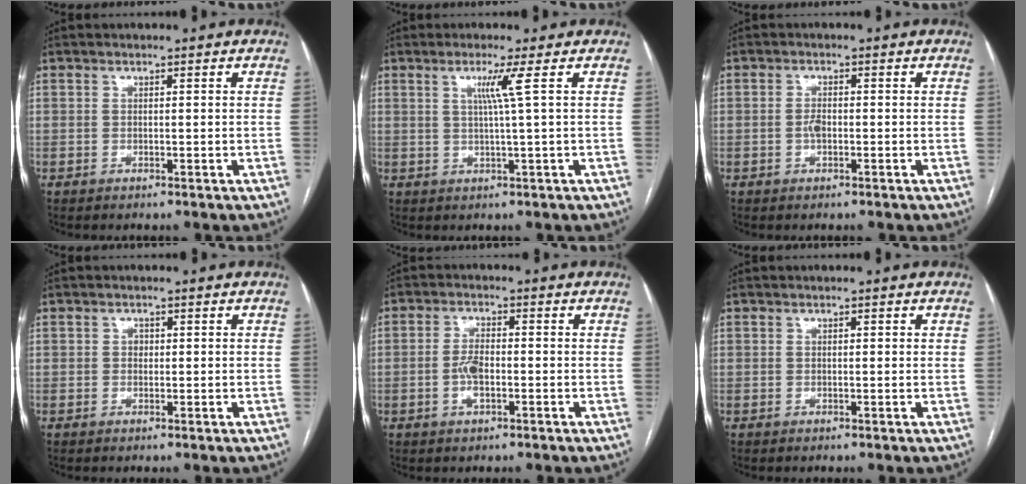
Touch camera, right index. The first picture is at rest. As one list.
[{"total": 3.5, "force": [1.1, -1.3, 3.0], "torque": [-0.061, -0.004, 0.026]}, {"total": 1.7, "force": [-0.5, 0.7, 1.4], "torque": [-0.028, 0.003, -0.009]}, {"total": 0.9, "force": [0.1, 0.8, 0.5], "torque": [-0.007, 0.003, 0.002]}, {"total": 3.8, "force": [-1.1, 1.4, 3.4], "torque": [-0.071, 0.003, -0.020]}, {"total": 0.6, "force": [0.2, 0.2, 0.4], "torque": [-0.011, 0.001, 0.004]}]